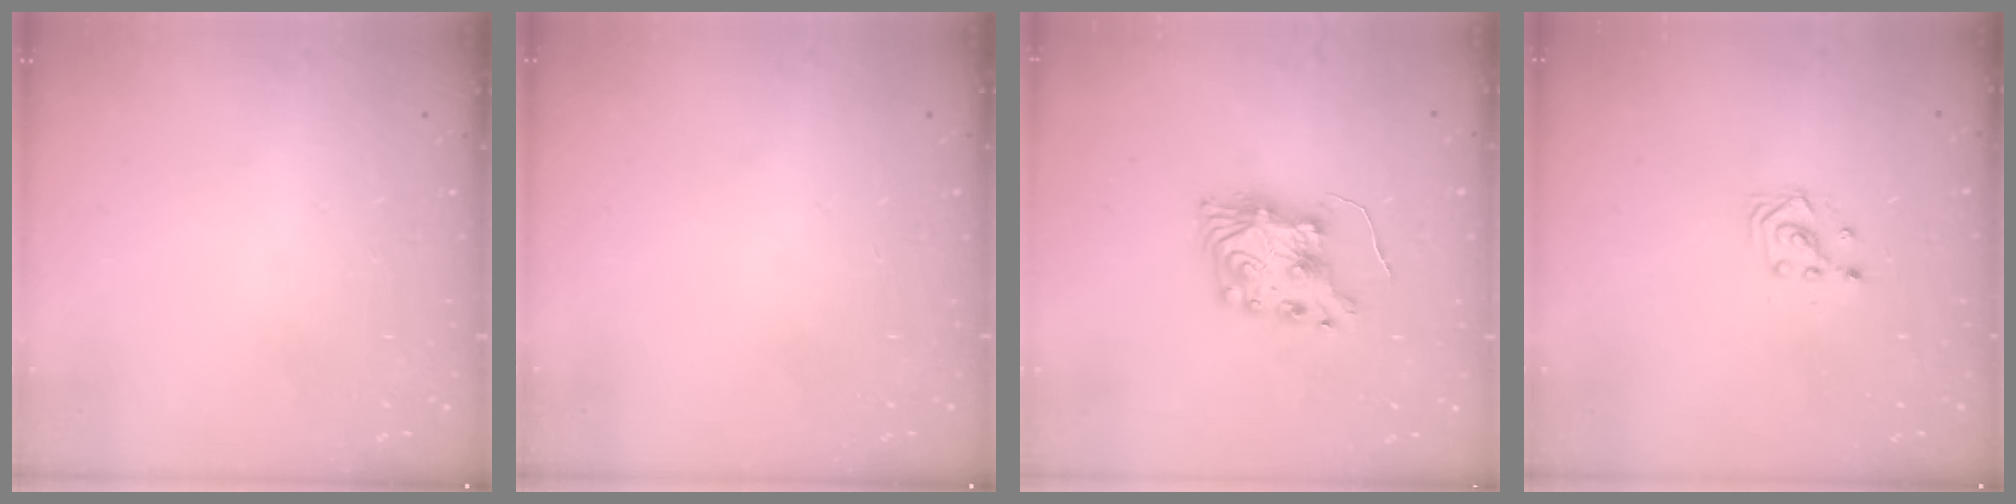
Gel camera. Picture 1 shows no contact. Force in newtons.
{"total": 0.0}
{"total": 9.1, "press": 9.1, "slide": 0.3}
{"total": 2.9, "press": 2.9, "slide": 0.3}